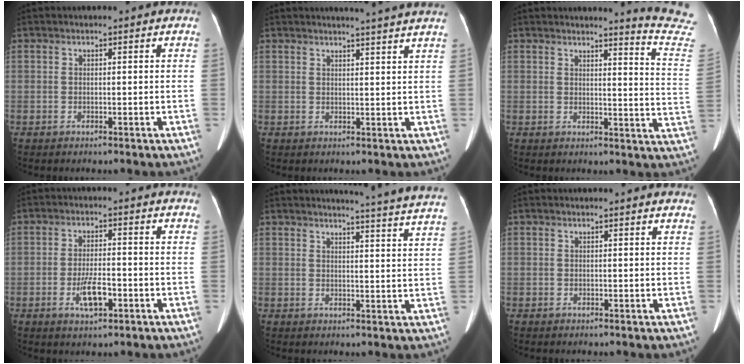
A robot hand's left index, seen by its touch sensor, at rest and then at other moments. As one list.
[{"total": 8.3, "force": [7.6, -1.1, 3.1], "torque": [-0.035, -0.007, 0.072]}, {"total": 11.6, "force": [11.4, -1.8, 0.9], "torque": [-0.006, -0.133, 0.102]}, {"total": 4.9, "force": [-2.0, 1.5, 4.3], "torque": [-0.083, -0.002, -0.031]}, {"total": 13.6, "force": [13.0, -1.8, 3.4], "torque": [-0.045, -0.078, 0.130]}, {"total": 1.4, "force": [1.2, 0.6, 0.3], "torque": [-0.010, 0.009, 0.002]}]